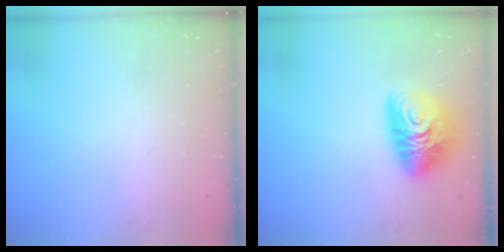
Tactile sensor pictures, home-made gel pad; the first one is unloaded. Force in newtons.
{"total": 12.0, "press": 11.9, "slide": 1.1}